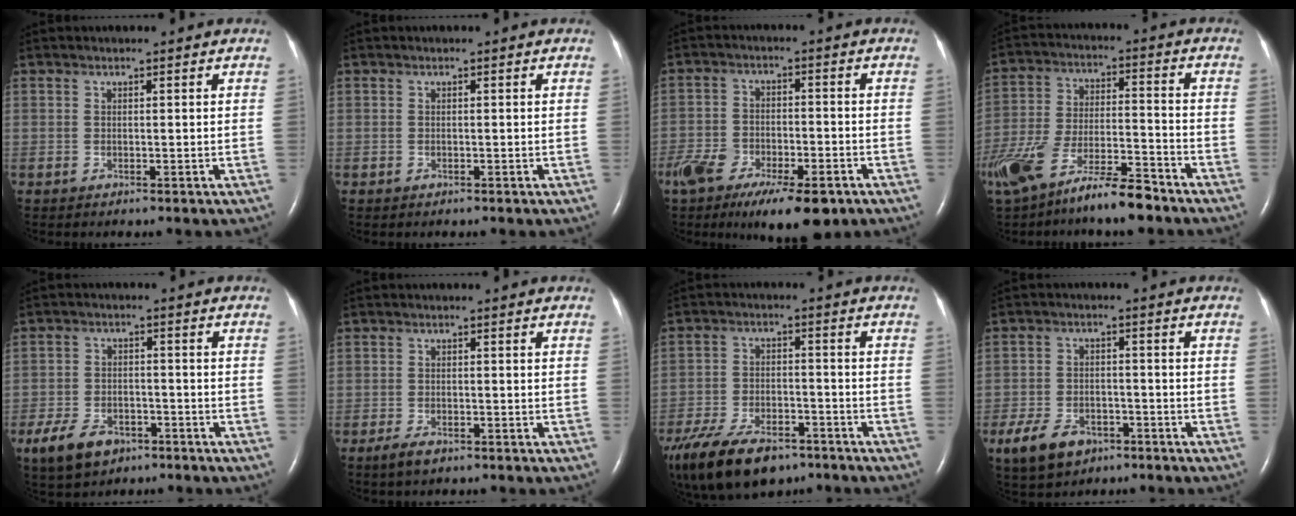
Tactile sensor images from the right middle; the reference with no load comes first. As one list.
[{"total": 0.0}, {"total": 16.2, "force": [-10.4, 6.0, 10.9], "torque": [-0.200, -0.024, -0.167]}, {"total": 16.4, "force": [-12.6, 3.8, 9.8], "torque": [-0.217, -0.010, -0.229]}, {"total": 7.6, "force": [-4.6, 4.5, 4.0], "torque": [-0.083, -0.003, -0.074]}, {"total": 2.6, "force": [-1.8, 1.0, 1.6], "torque": [-0.045, -0.005, -0.030]}, {"total": 16.6, "force": [-11.7, 7.4, 9.2], "torque": [-0.217, -0.022, -0.196]}, {"total": 8.0, "force": [-4.7, 4.9, 4.2], "torque": [-0.086, -0.002, -0.075]}]